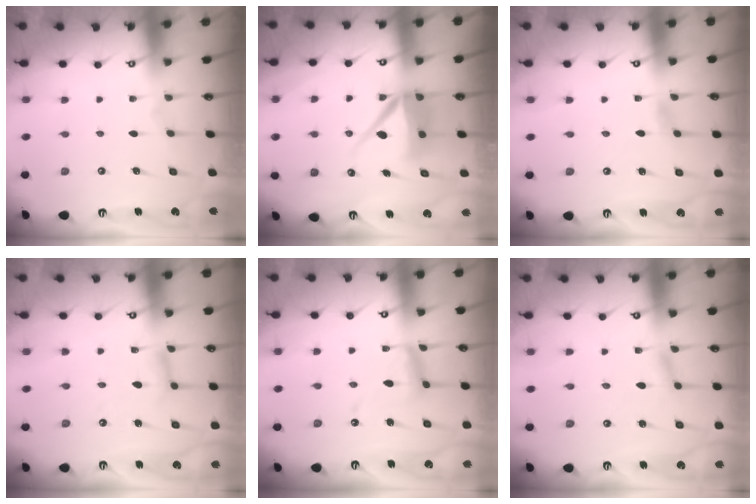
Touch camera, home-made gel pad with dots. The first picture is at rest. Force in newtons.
{"total": 9.8, "press": 9.7, "slide": 1.2}
{"total": 2.1, "press": 2.1, "slide": 0.3}
{"total": 7.1, "press": 7.0, "slide": 0.6}
{"total": 11.9, "press": 11.8, "slide": 1.0}
{"total": 1.5, "press": 1.5, "slide": 0.2}